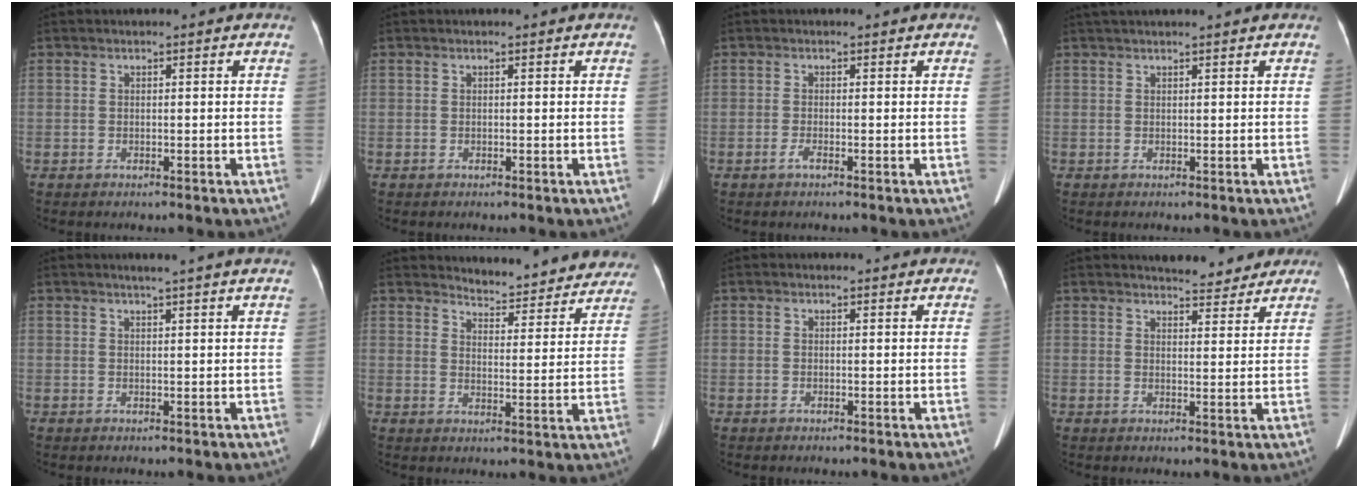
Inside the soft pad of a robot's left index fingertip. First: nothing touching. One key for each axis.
{"total": 0.0}
{"total": 0.9, "fx": -0.6, "fy": 0.0, "fz": 0.6, "tx": -0.016, "ty": -0.002, "tz": -0.010}
{"total": 5.3, "fx": 4.8, "fy": 0.3, "fz": 2.2, "tx": -0.027, "ty": 0.047, "tz": 0.068}
{"total": 4.6, "fx": 3.9, "fy": -0.7, "fz": 2.4, "tx": -0.033, "ty": 0.011, "tz": 0.045}
{"total": 14.4, "fx": 13.9, "fy": 3.2, "fz": 2.2, "tx": -0.001, "ty": -0.036, "tz": 0.150}
{"total": 1.7, "fx": 1.5, "fy": 0.7, "fz": 0.0, "tx": -0.007, "ty": 0.007, "tz": 0.008}
{"total": 6.4, "fx": 6.1, "fy": 1.5, "fz": 1.2, "tx": -0.015, "ty": -0.002, "tz": 0.070}